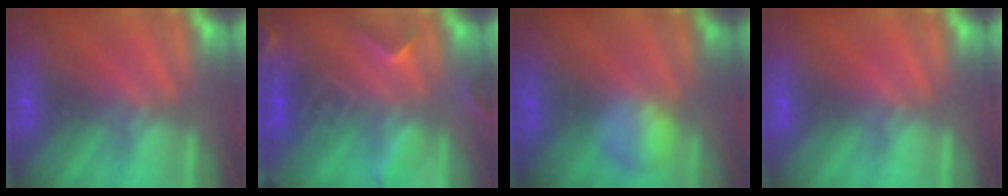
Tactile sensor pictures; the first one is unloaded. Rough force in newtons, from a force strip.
{"total": 9.0}
{"total": 2.3}
{"total": 0.0}